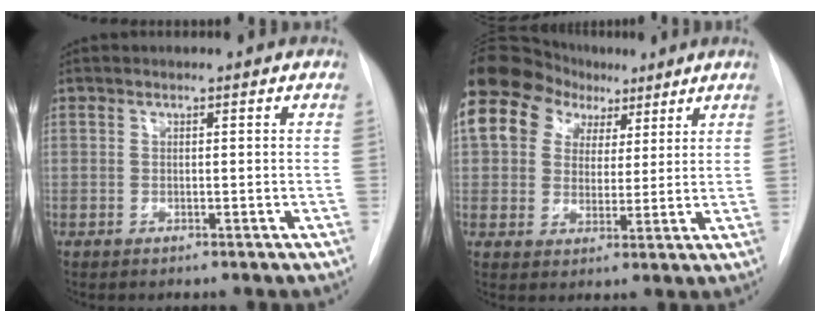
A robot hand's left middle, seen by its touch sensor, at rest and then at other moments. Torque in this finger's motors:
{"motor_torque": [1.16, -0.61, 1.05, 0.21]}